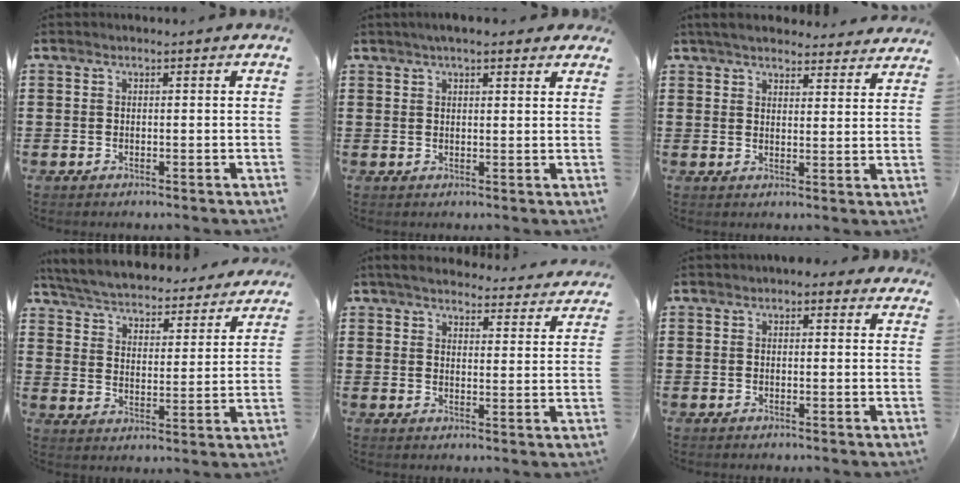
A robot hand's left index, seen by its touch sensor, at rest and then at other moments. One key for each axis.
{"total": 3.1, "fx": 2.4, "fy": 0.8, "fz": 1.9, "tx": -0.043, "ty": 0.008, "tz": 0.043}
{"total": 4.7, "fx": 4.5, "fy": 0.6, "fz": 1.2, "tx": -0.039, "ty": -0.015, "tz": 0.083}
{"total": 4.8, "fx": 4.8, "fy": -0.3, "fz": 0.4, "tx": -0.034, "ty": -0.042, "tz": 0.077}
{"total": 4.1, "fx": 4.0, "fy": 0.5, "fz": 1.0, "tx": -0.038, "ty": -0.022, "tz": 0.068}
{"total": 1.6, "fx": 1.1, "fy": 1.1, "fz": 0.4, "tx": -0.004, "ty": 0.005, "tz": 0.018}